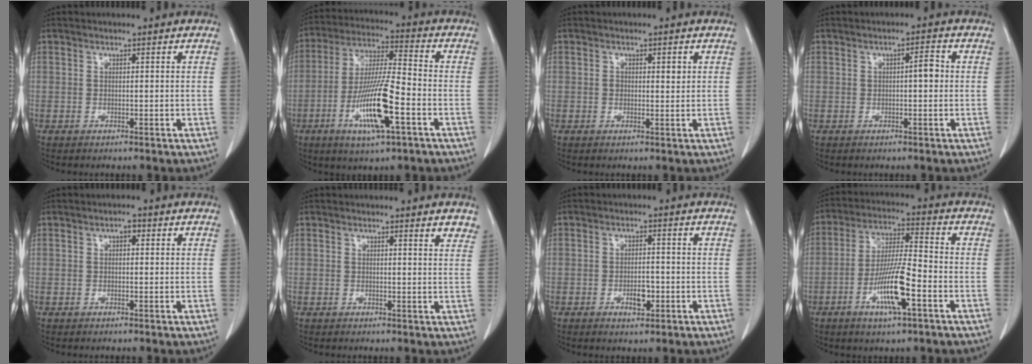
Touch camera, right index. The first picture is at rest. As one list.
[{"total": 13.8, "force": [-5.2, 1.5, 12.7], "torque": [-0.252, -0.013, -0.093]}, {"total": 1.8, "force": [0.3, 1.0, 1.5], "torque": [-0.028, 0.005, 0.008]}, {"total": 2.2, "force": [0.0, 0.6, 2.2], "torque": [-0.033, 0.006, -0.001]}, {"total": 1.1, "force": [0.3, 0.6, 0.9], "torque": [-0.012, 0.005, 0.004]}, {"total": 2.9, "force": [2.6, 0.4, 1.2], "torque": [-0.014, -0.012, 0.016]}, {"total": 3.2, "force": [-1.3, 1.4, 2.6], "torque": [-0.046, 0.003, -0.015]}, {"total": 10.8, "force": [-4.5, 1.2, 9.8], "torque": [-0.190, -0.006, -0.082]}]